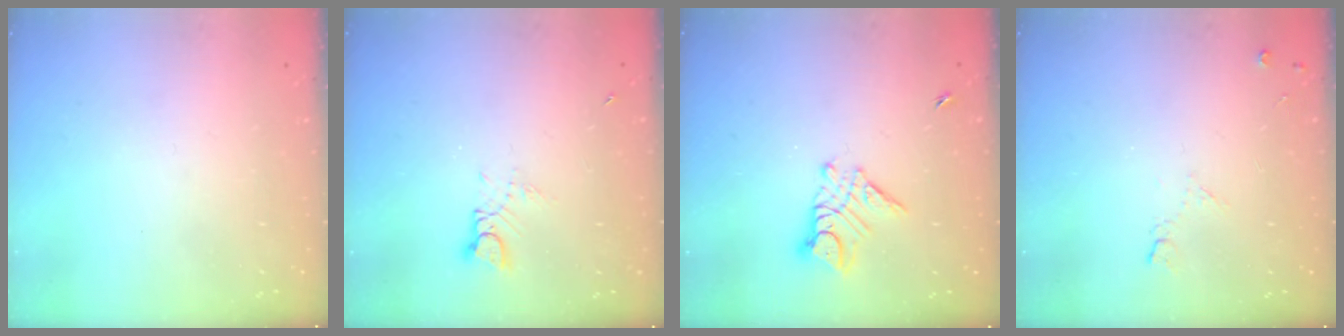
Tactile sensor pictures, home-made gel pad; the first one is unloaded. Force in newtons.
{"total": 2.8, "press": 2.8, "slide": 0.4}
{"total": 8.8, "press": 8.8, "slide": 0.5}
{"total": 6.0, "press": 5.9, "slide": 1.0}